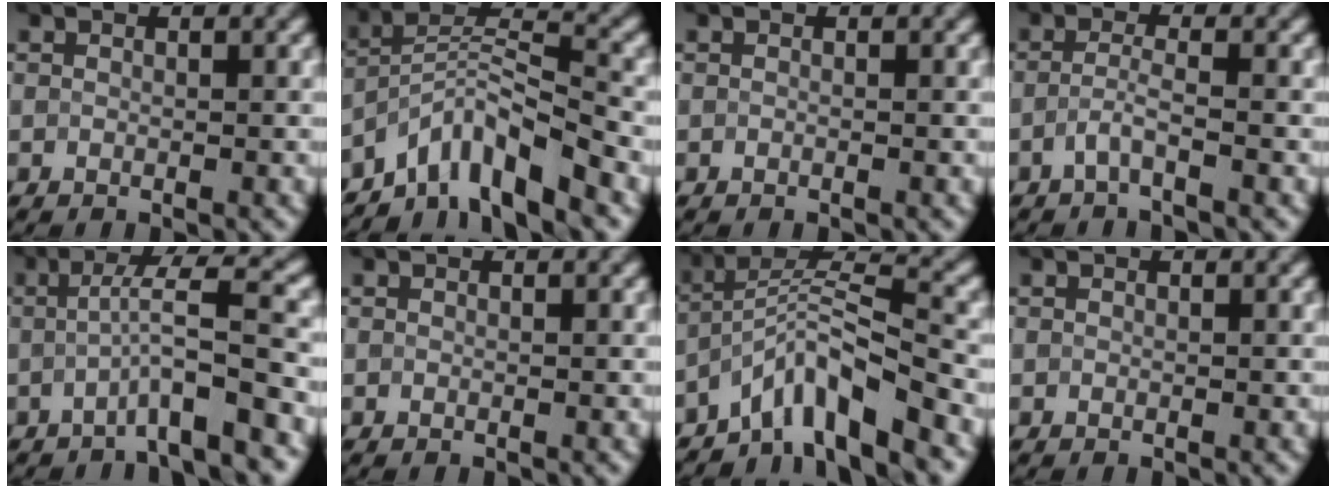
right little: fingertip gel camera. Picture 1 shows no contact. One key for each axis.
{"total": 6.5, "fx": -4.9, "fy": 1.4, "fz": 4.0, "tx": -0.061, "ty": 0.008, "tz": -0.098}
{"total": 0.0}
{"total": 1.8, "fx": -1.0, "fy": 0.2, "fz": 1.6, "tx": -0.033, "ty": 0.003, "tz": -0.025}
{"total": 5.6, "fx": -1.7, "fy": 0.6, "fz": 5.3, "tx": -0.077, "ty": 0.021, "tz": -0.042}
{"total": 0.0}
{"total": 6.7, "fx": -4.6, "fy": 1.2, "fz": 4.7, "tx": -0.074, "ty": 0.011, "tz": -0.092}
{"total": 0.0}